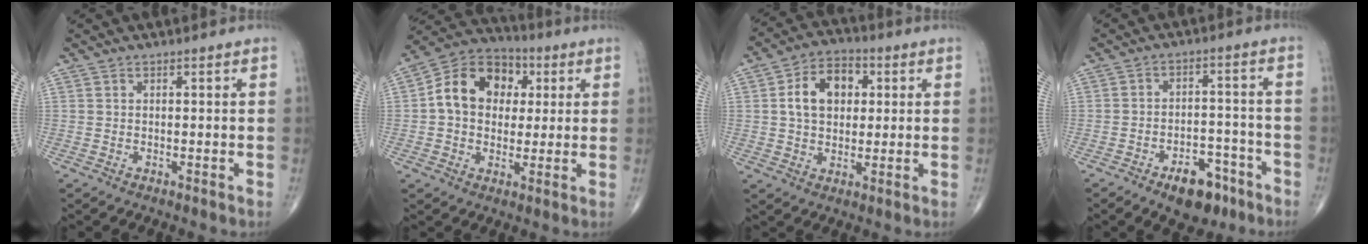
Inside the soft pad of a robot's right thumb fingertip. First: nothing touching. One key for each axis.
{"total": 13.8, "fx": 2.2, "fy": 10.7, "fz": 8.4, "tx": -0.111, "ty": 0.021, "tz": 0.027}
{"total": 10.5, "fx": 2.1, "fy": 7.3, "fz": 7.3, "tx": -0.102, "ty": 0.011, "tz": 0.029}
{"total": 9.1, "fx": -5.6, "fy": 4.9, "fz": 5.2, "tx": -0.049, "ty": 0.040, "tz": -0.079}